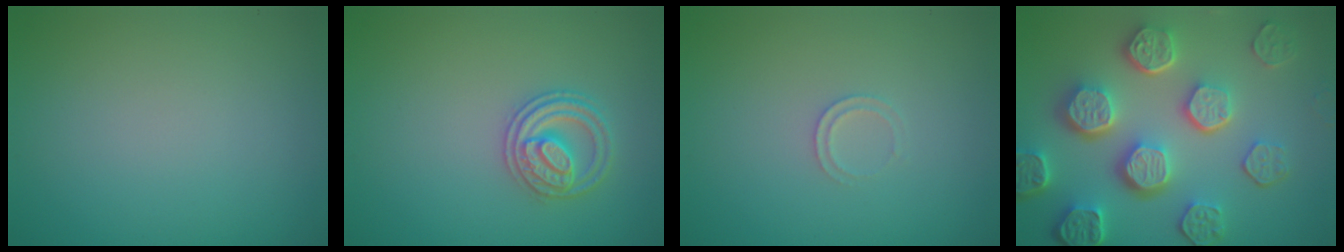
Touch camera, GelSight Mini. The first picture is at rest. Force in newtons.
{"total": 2.7, "press": 2.6, "slide": 0.3}
{"total": 0.9, "press": 0.9, "slide": 0.1}
{"total": 8.6, "press": 6.3, "slide": 5.9}